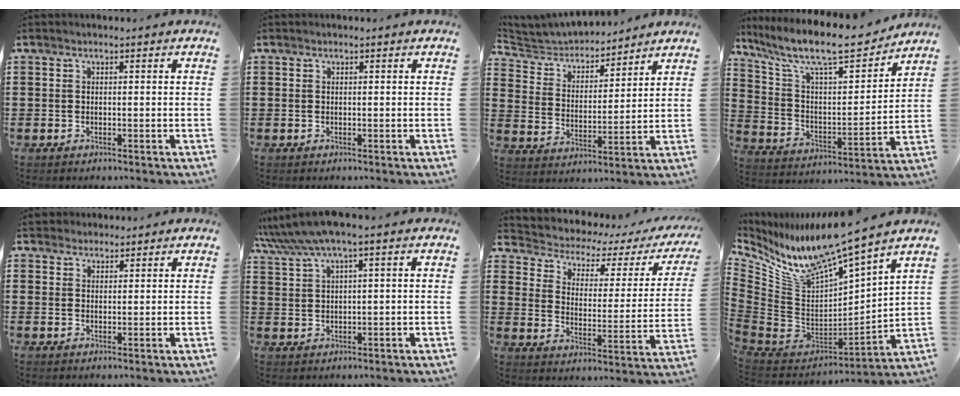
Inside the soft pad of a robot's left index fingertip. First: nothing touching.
{"total": 0.0}
{"total": 5.0, "force": [4.9, 1.0, 0.3], "torque": [-0.038, -0.029, 0.082]}
{"total": 11.5, "force": [9.7, 2.0, 6.0], "torque": [-0.147, -0.061, 0.164]}
{"total": 2.2, "force": [2.0, 1.0, -0.1], "torque": [-0.003, 0.007, 0.040]}
{"total": 4.7, "force": [3.0, 0.2, 3.6], "torque": [-0.084, -0.005, 0.048]}
{"total": 3.1, "force": [2.2, 1.6, 1.5], "torque": [-0.047, -0.020, 0.026]}
{"total": 11.0, "force": [9.6, 0.9, 5.3], "torque": [-0.155, -0.085, 0.159]}